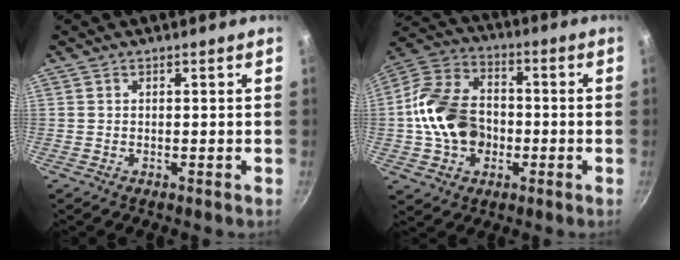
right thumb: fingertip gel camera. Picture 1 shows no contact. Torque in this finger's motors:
{"motor_torque": [-0.61, 1.28, 1.32, 0.02, 0.12]}